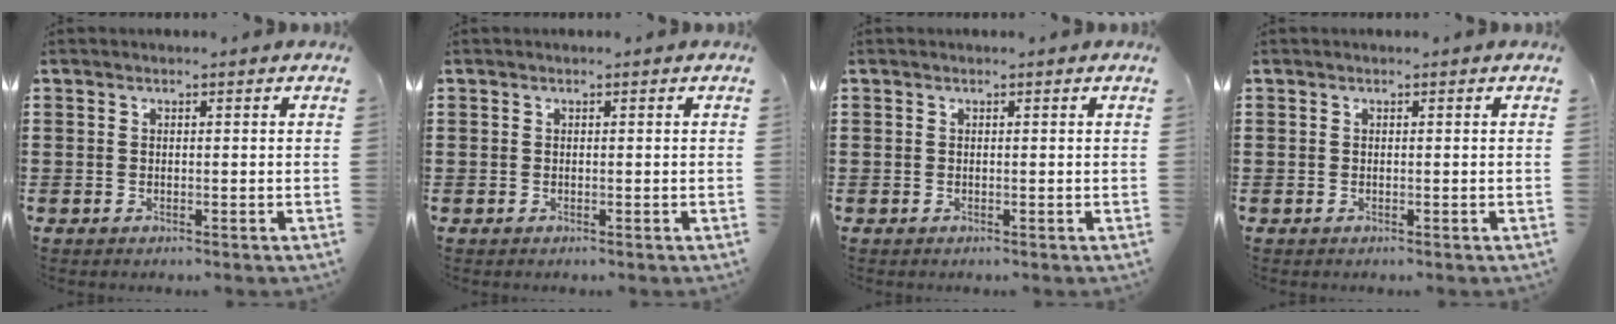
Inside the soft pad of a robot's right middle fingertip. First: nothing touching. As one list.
[{"total": 0.0}, {"total": 0.0}, {"total": 0.0}]